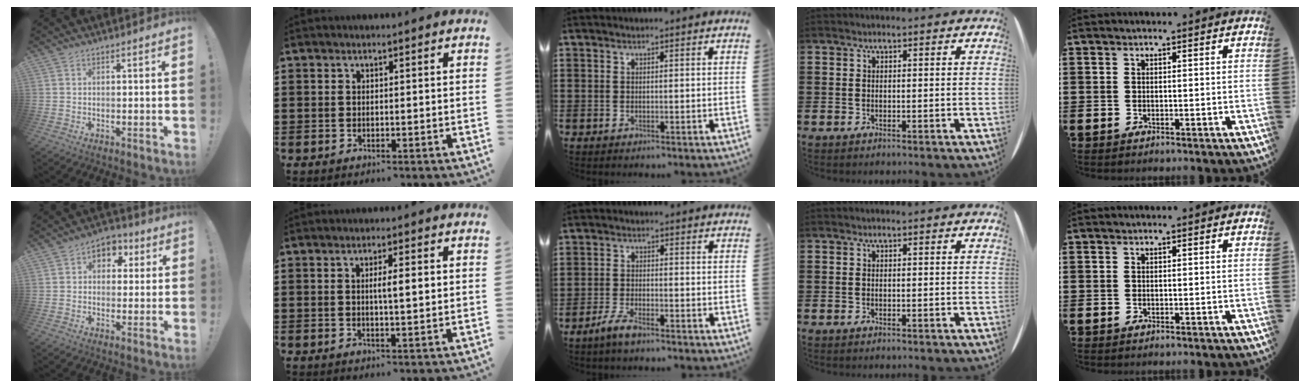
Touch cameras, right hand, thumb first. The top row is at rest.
{"thumb": {"total": 6.2, "force": [1.5, 5.3, 2.8], "torque": [-0.023, -0.004, 0.026]}, "index": {"total": 3.5, "force": [0.4, 0.6, 3.4], "torque": [-0.065, 0.001, 0.005]}, "middle": {"total": 3.4, "force": [-2.7, 0.5, 2.0], "torque": [-0.056, -0.004, -0.055]}}